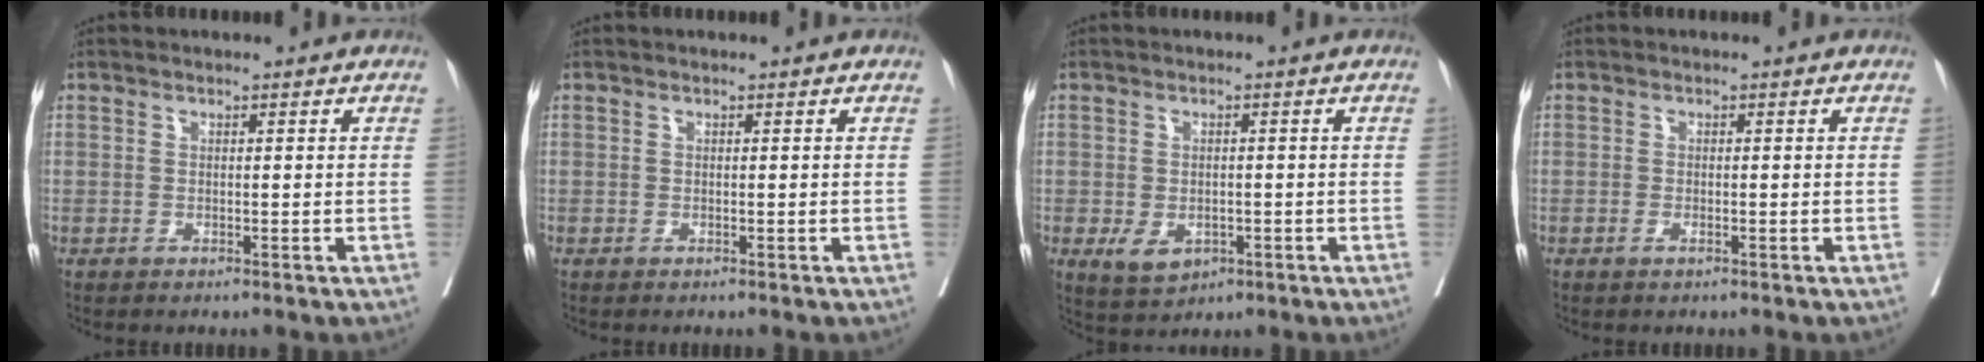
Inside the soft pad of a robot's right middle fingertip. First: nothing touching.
{"total": 0.0}
{"total": 4.5, "force": [-1.8, 3.1, 2.8], "torque": [-0.050, -0.004, -0.016]}
{"total": 0.7, "force": [-0.4, 0.2, 0.6], "torque": [-0.008, 0.000, -0.006]}